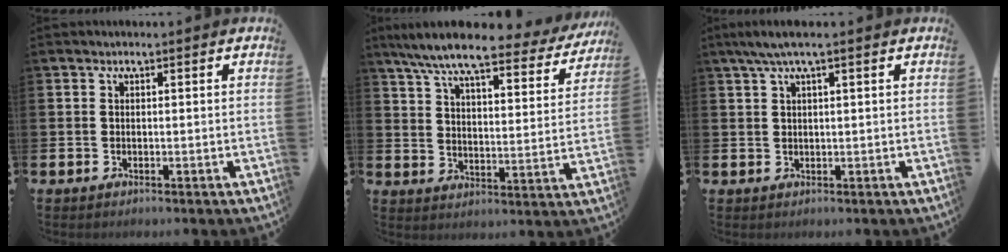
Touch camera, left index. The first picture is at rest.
{"total": 8.5, "force": [7.3, 1.1, 4.2], "torque": [-0.105, -0.042, 0.121]}
{"total": 2.7, "force": [1.6, 0.1, 2.2], "torque": [-0.047, 0.005, 0.029]}